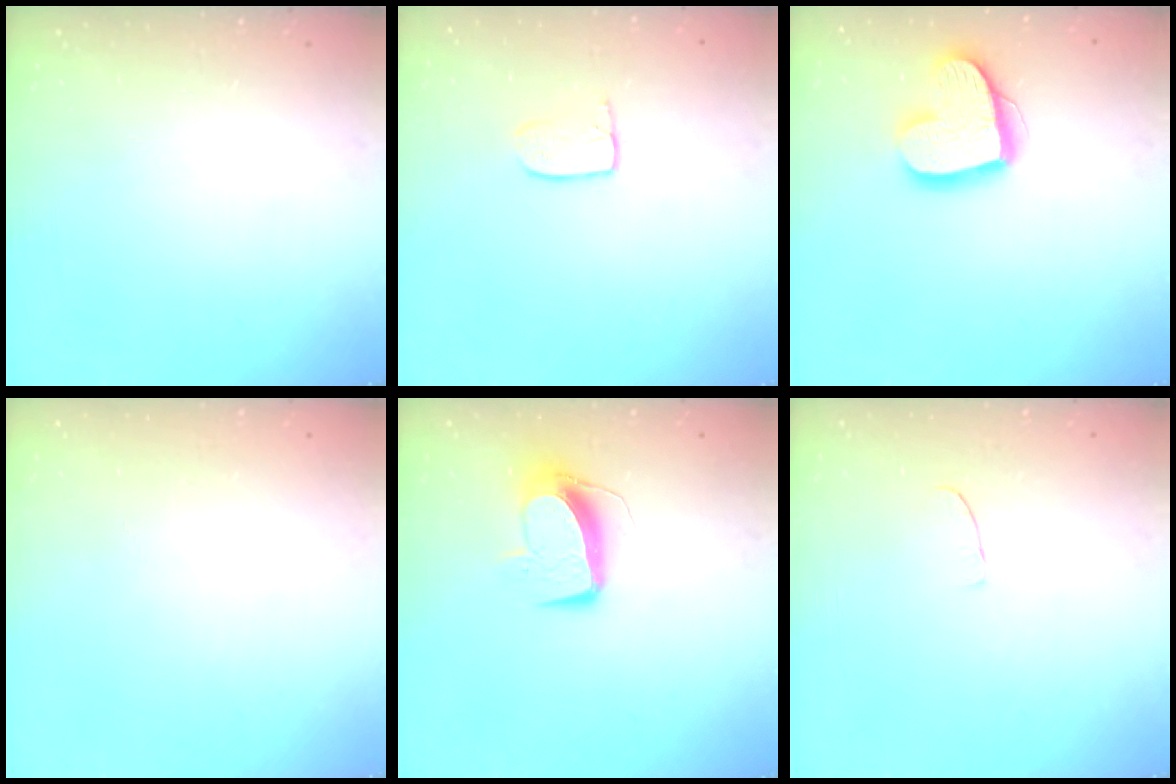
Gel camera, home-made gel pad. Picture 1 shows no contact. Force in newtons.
{"total": 3.3, "press": 3.3, "slide": 0.1}
{"total": 16.2, "press": 16.2, "slide": 1.4}
{"total": 0.0}
{"total": 10.0, "press": 9.9, "slide": 0.9}
{"total": 4.7, "press": 4.7, "slide": 0.3}